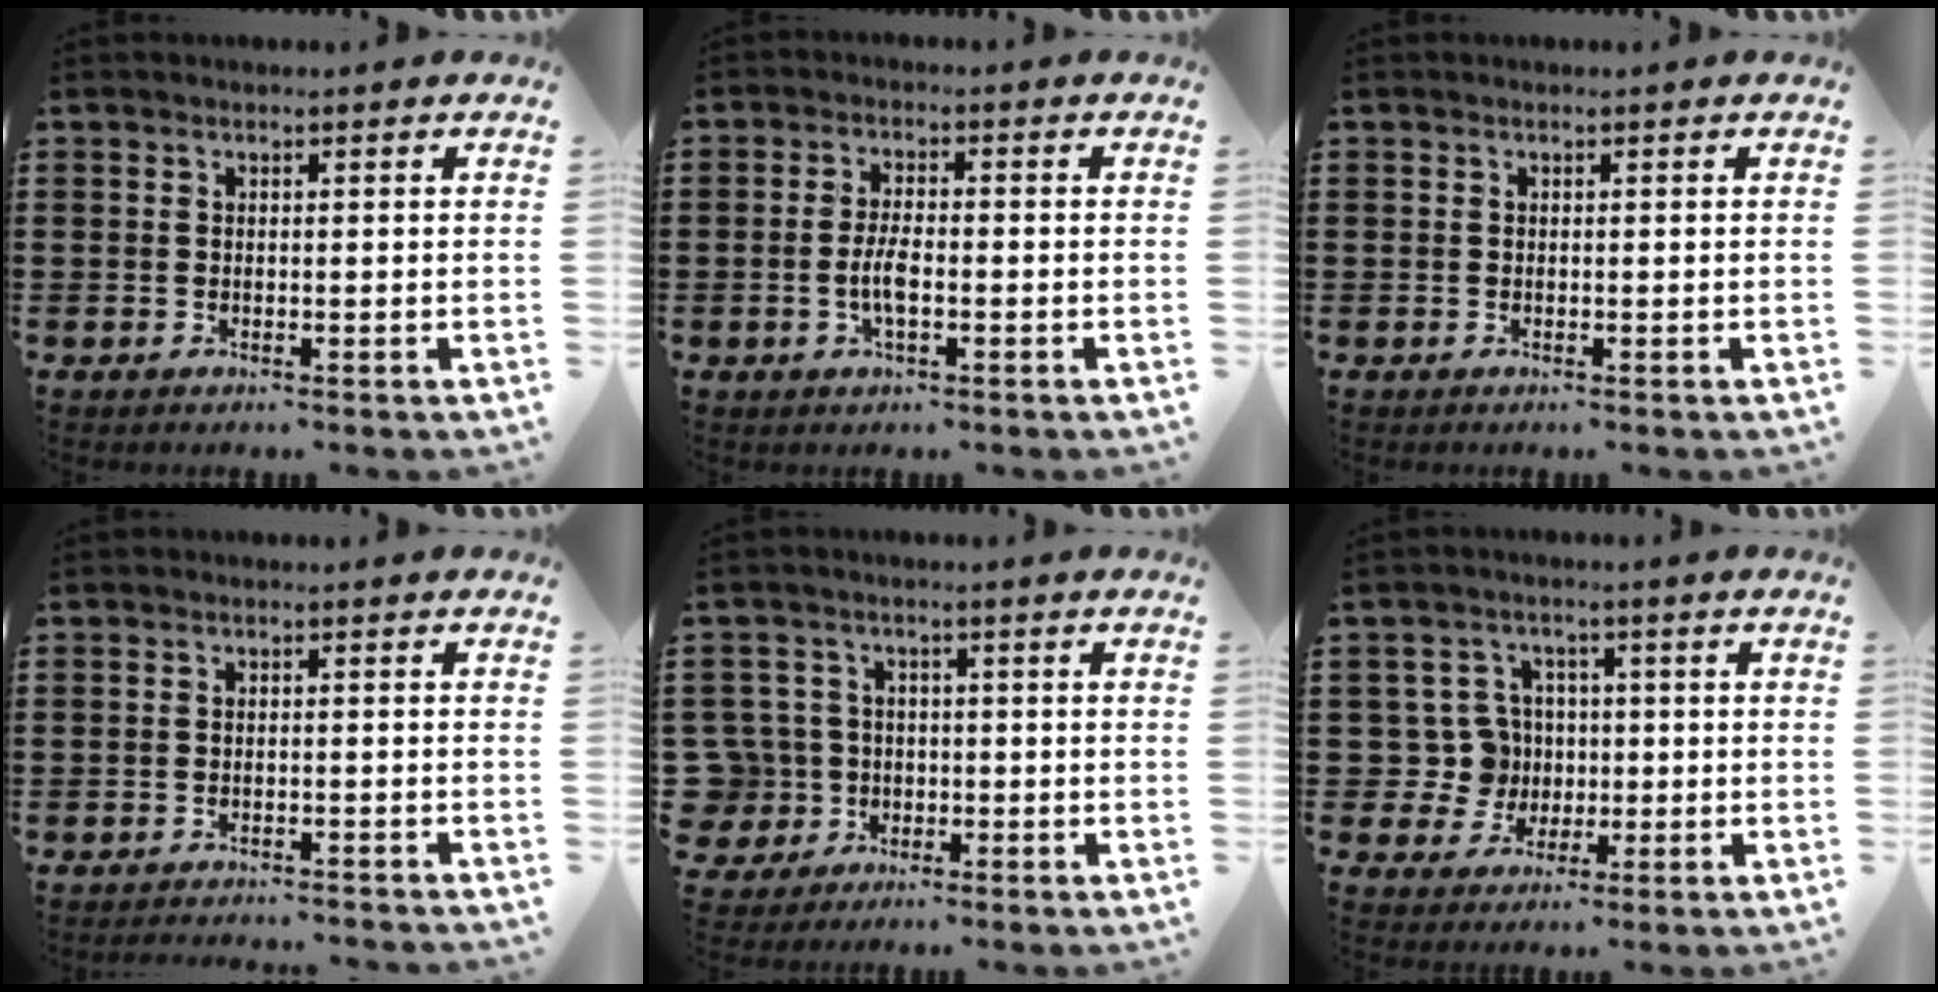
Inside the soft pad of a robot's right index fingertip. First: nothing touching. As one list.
[{"total": 4.0, "force": [-0.9, 1.3, 3.7], "torque": [-0.080, 0.001, -0.021]}, {"total": 0.0}, {"total": 1.6, "force": [-1.6, -0.1, 0.1], "torque": [-0.005, 0.002, -0.032]}, {"total": 5.5, "force": [-1.2, 5.2, 1.3], "torque": [-0.071, 0.006, -0.030]}, {"total": 6.9, "force": [0.0, 6.6, 2.1], "torque": [-0.079, 0.015, 0.001]}]